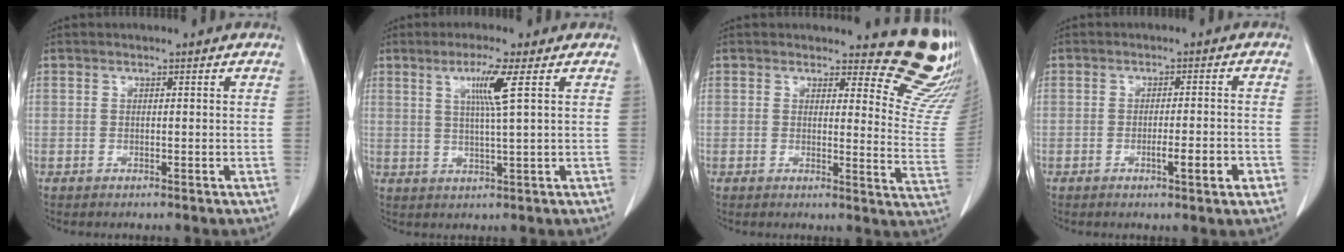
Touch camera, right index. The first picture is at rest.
{"total": 5.4, "force": [2.0, -1.0, 4.9], "torque": [-0.094, -0.003, 0.038]}
{"total": 12.7, "force": [11.8, 2.9, 3.9], "torque": [-0.013, -0.111, 0.095]}
{"total": 4.2, "force": [-1.7, 0.3, 3.8], "torque": [-0.056, -0.003, -0.024]}